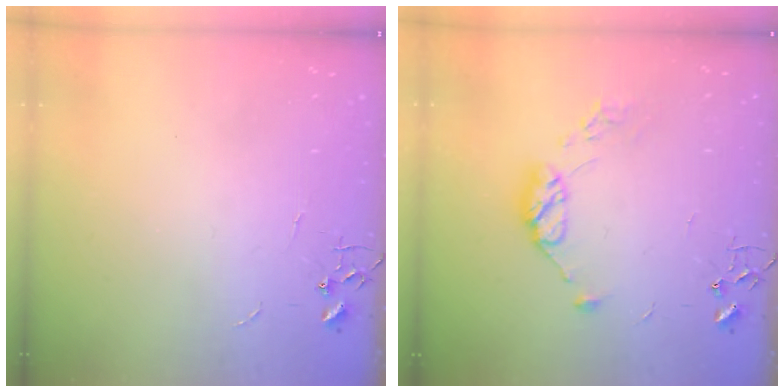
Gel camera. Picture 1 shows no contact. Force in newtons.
{"total": 9.5, "press": 9.5, "slide": 0.5}